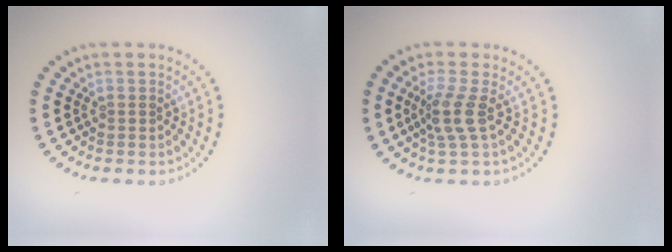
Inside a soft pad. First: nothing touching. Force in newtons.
{"total": 2.7, "press": 2.1, "slide": 1.7}